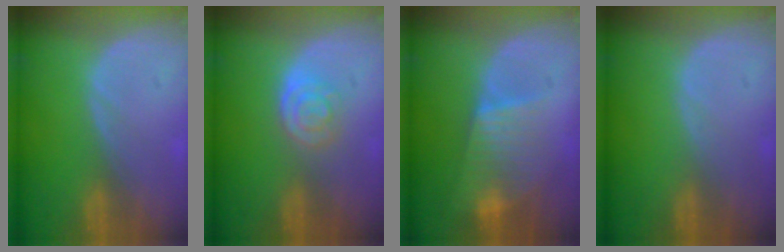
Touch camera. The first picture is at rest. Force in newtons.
{"total": 4.0, "press": 3.6, "slide": 1.7}
{"total": 6.7, "press": 6.6, "slide": 1.3}
{"total": 0.0}